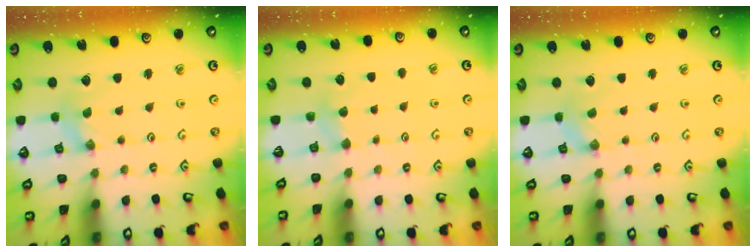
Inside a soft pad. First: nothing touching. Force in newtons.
{"total": 3.3, "press": 3.2, "slide": 0.5}
{"total": 0.9, "press": 0.9, "slide": 0.2}